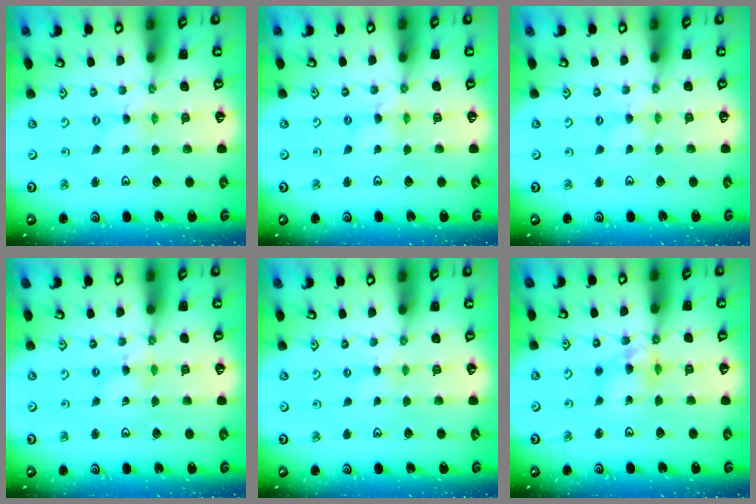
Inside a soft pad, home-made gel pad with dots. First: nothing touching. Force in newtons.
{"total": 2.3, "press": 2.3, "slide": 0.3}
{"total": 1.0, "press": 1.0, "slide": 0.2}
{"total": 2.0, "press": 1.9, "slide": 0.3}
{"total": 1.8, "press": 1.8, "slide": 0.4}
{"total": 10.2, "press": 10.1, "slide": 1.4}